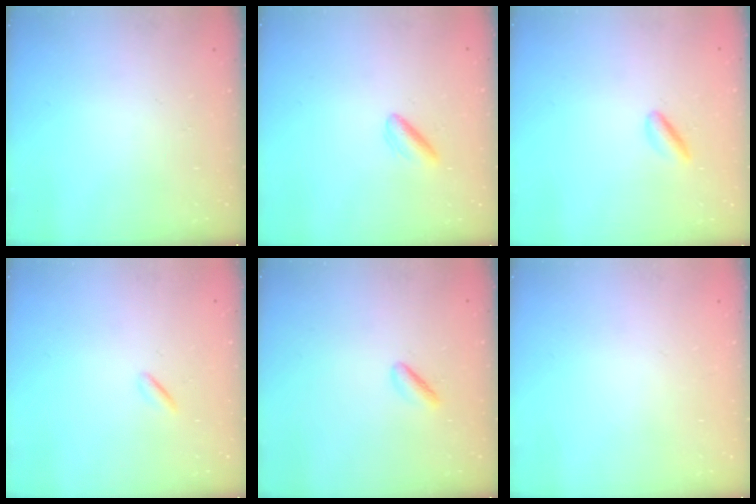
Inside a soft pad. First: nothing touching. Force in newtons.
{"total": 3.1, "press": 2.9, "slide": 1.1}
{"total": 3.0, "press": 2.8, "slide": 1.1}
{"total": 0.0}
{"total": 2.4, "press": 2.2, "slide": 1.0}
{"total": 2.2, "press": 2.2, "slide": 0.1}